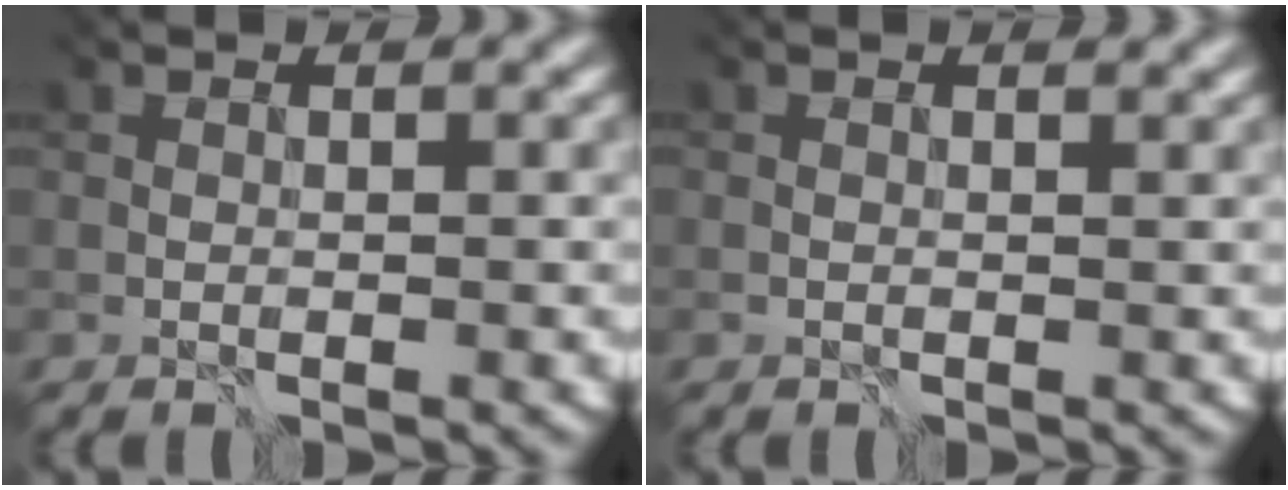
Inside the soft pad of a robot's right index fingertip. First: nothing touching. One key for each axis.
{"total": 0.6, "fx": 0.5, "fy": -0.1, "fz": 0.2, "tx": -0.001, "ty": 0.001, "tz": 0.003}